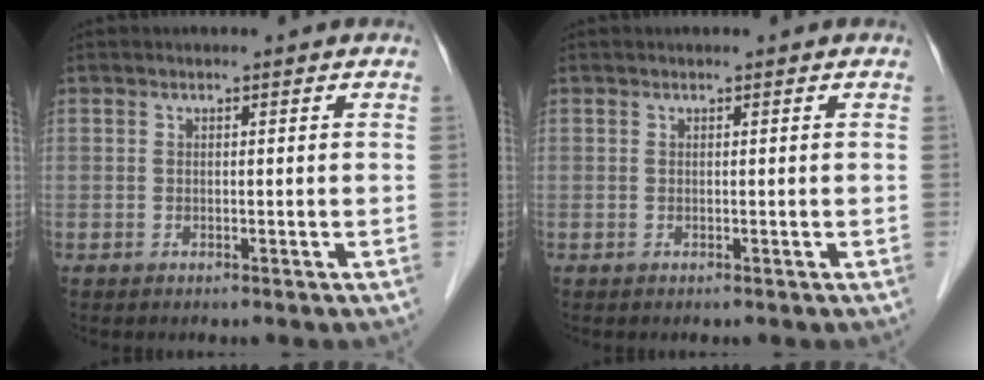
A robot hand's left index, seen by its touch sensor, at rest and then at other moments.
{"total": 0.0}